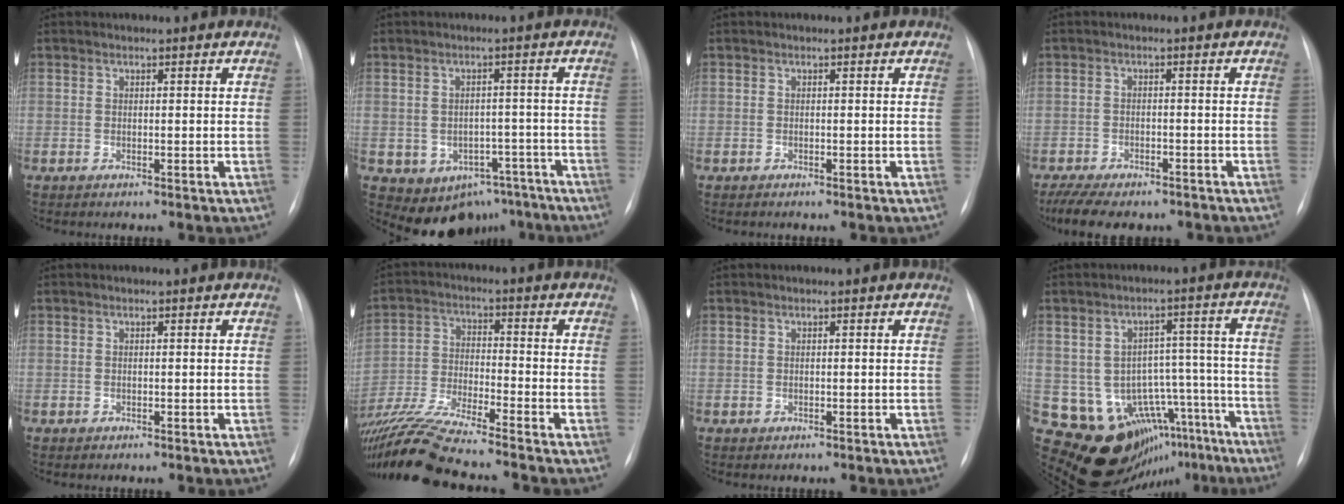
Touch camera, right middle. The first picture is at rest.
{"total": 9.4, "force": [-5.6, 7.0, 2.8], "torque": [-0.028, 0.032, -0.063]}
{"total": 0.0}
{"total": 10.9, "force": [-8.9, 3.7, 5.1], "torque": [-0.089, 0.000, -0.122]}
{"total": 0.0}
{"total": 13.7, "force": [-12.1, -1.4, 6.3], "torque": [-0.123, -0.024, -0.220]}
{"total": 0.0}
{"total": 19.0, "force": [-13.4, 10.5, 8.4], "torque": [-0.097, 0.052, -0.161]}